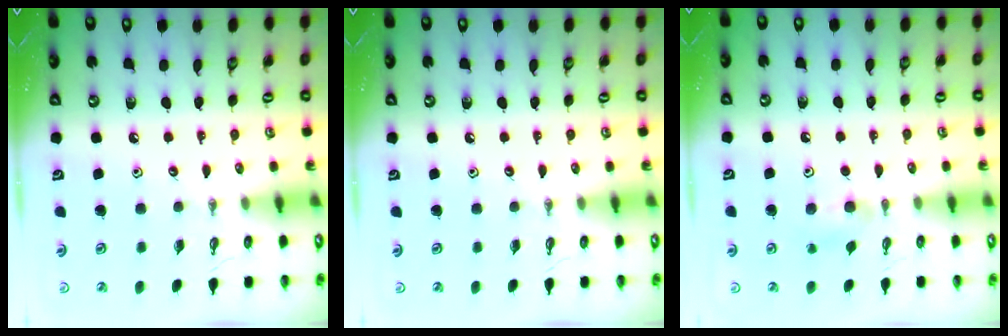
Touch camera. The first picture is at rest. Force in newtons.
{"total": 0.0}
{"total": 5.4, "press": 5.2, "slide": 1.4}